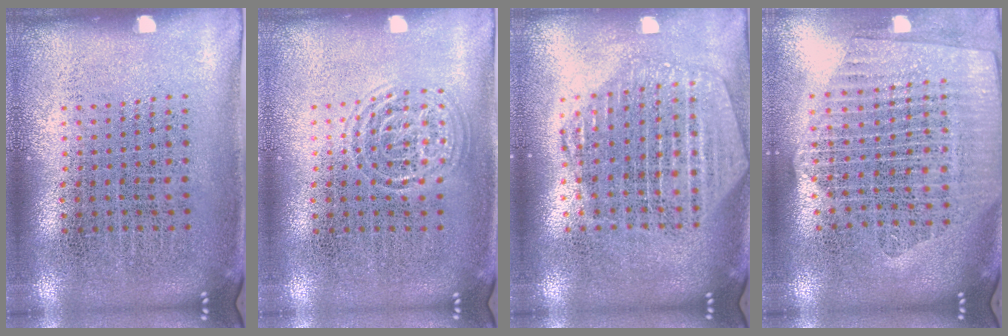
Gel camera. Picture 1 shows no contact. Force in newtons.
{"total": 1.5, "press": 1.5, "slide": 0.3}
{"total": 2.3, "press": 2.0, "slide": 1.0}
{"total": 2.3, "press": 2.1, "slide": 1.1}